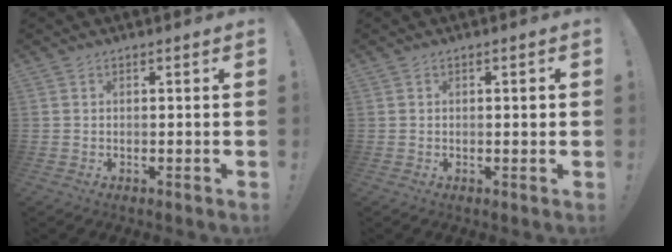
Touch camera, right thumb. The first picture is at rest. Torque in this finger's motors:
{"motor_torque": [-0.08, -0.25, 0.18, -0.07, 0.03]}